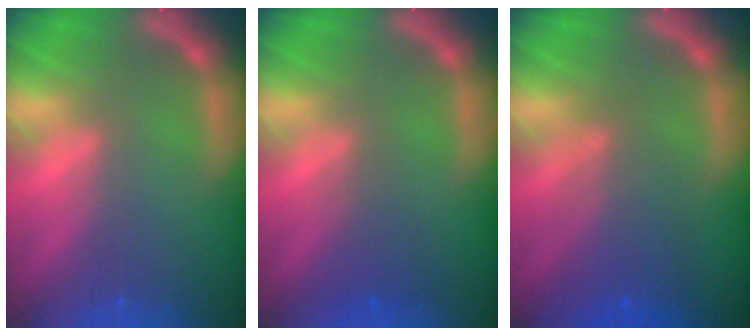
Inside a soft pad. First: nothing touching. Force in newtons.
{"total": 2.0}
{"total": 4.5}